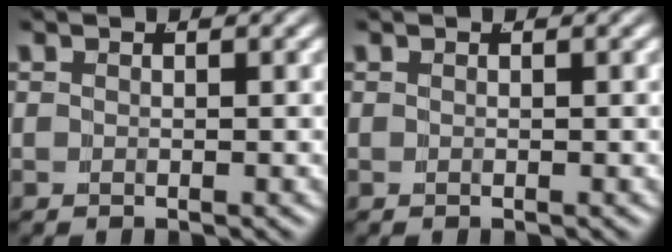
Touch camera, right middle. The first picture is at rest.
{"total": 0.0}